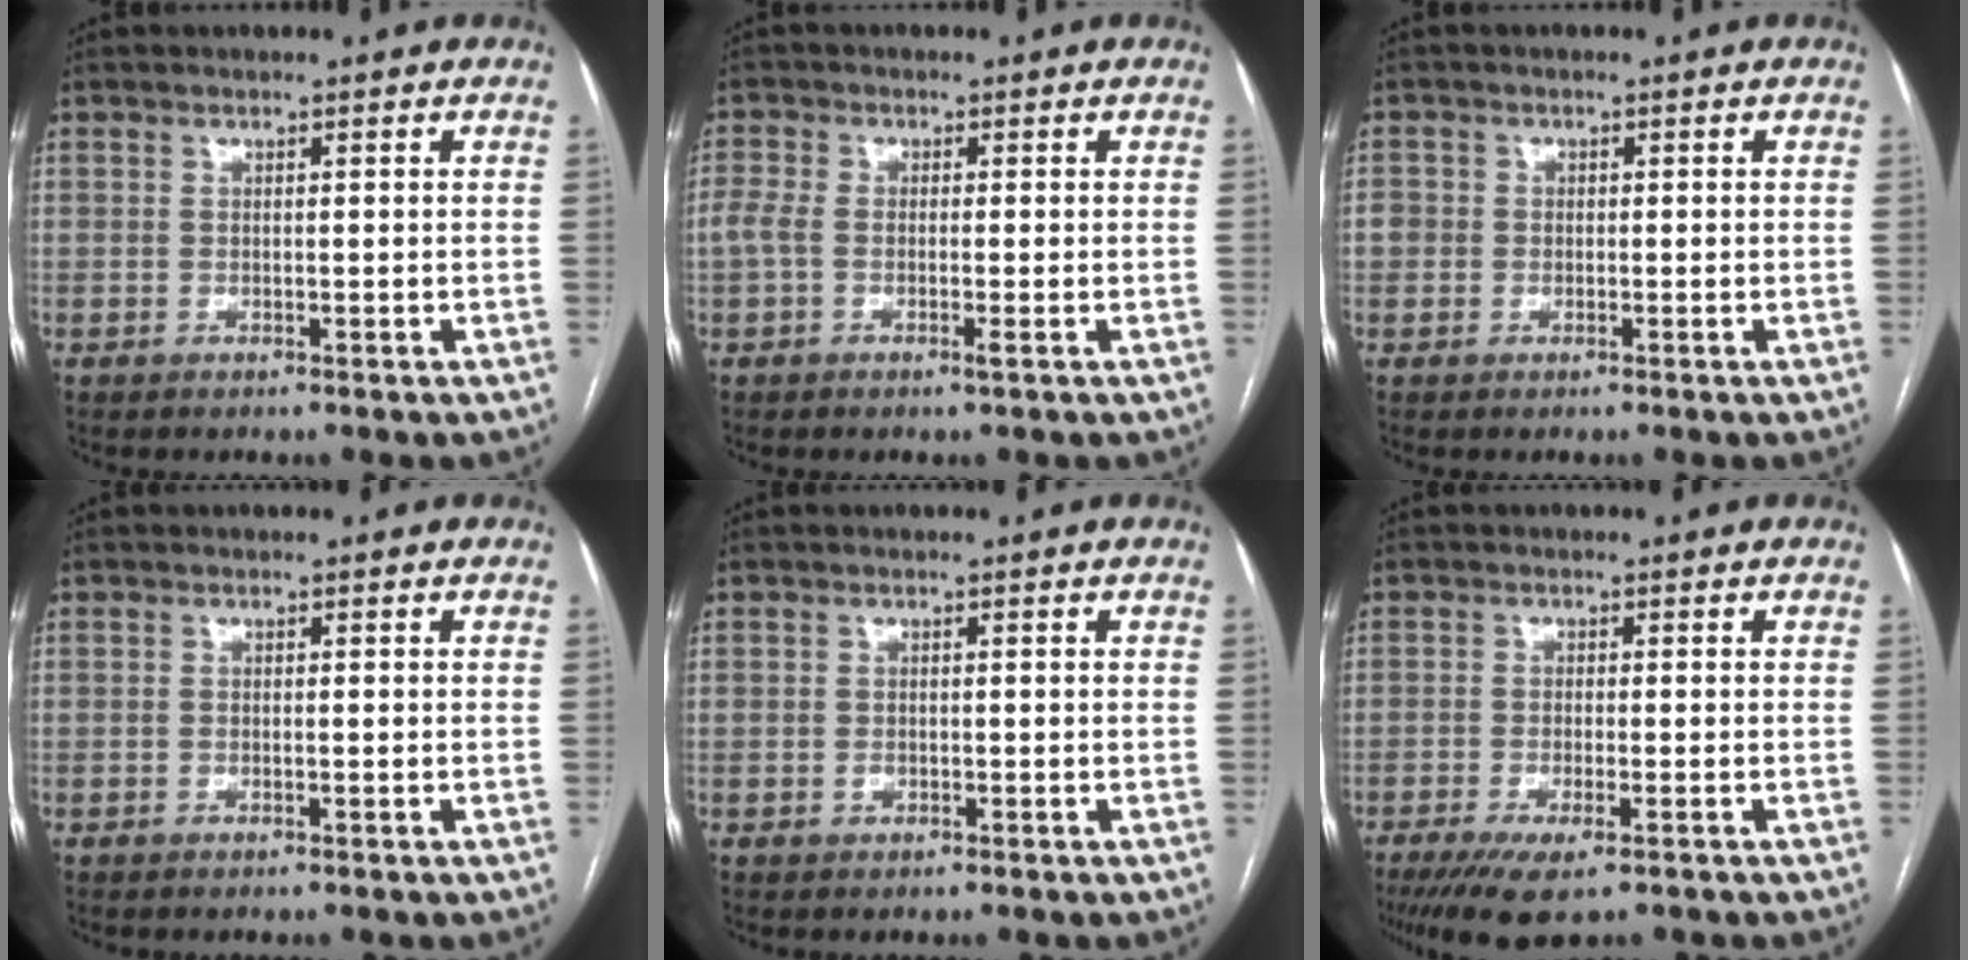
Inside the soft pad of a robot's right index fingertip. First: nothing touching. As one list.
[{"total": 3.4, "force": [-0.9, 1.2, 3.0], "torque": [-0.068, 0.005, -0.020]}, {"total": 2.6, "force": [-0.2, 2.4, 0.8], "torque": [-0.014, 0.012, -0.001]}, {"total": 0.0}, {"total": 0.8, "force": [-0.4, 0.6, 0.4], "torque": [-0.008, 0.001, -0.005]}, {"total": 7.5, "force": [-5.0, 1.7, 5.3], "torque": [-0.089, -0.017, -0.081]}]